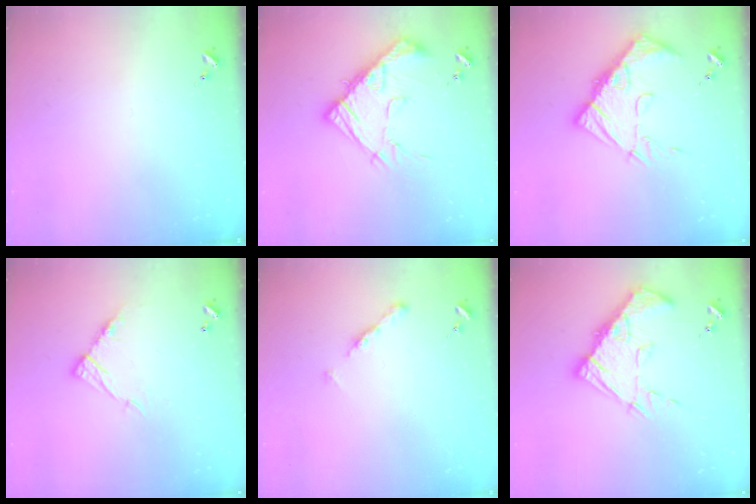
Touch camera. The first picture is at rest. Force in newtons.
{"total": 15.9, "press": 15.9, "slide": 1.2}
{"total": 15.2, "press": 15.2, "slide": 1.5}
{"total": 10.6, "press": 10.6, "slide": 0.4}
{"total": 5.3, "press": 5.2, "slide": 0.6}
{"total": 15.9, "press": 15.8, "slide": 1.5}